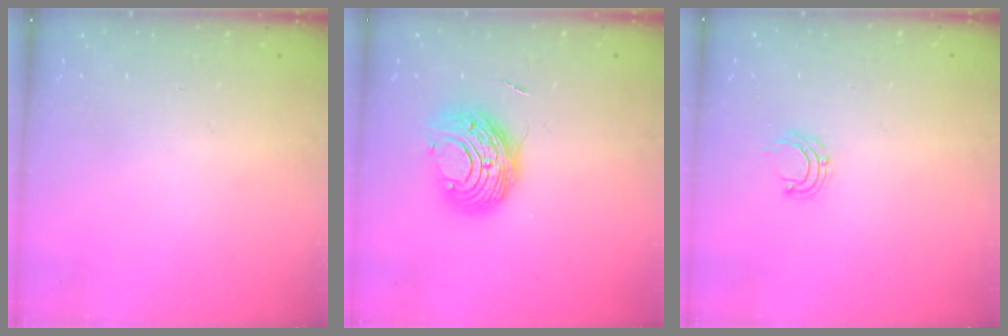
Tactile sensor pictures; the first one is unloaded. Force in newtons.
{"total": 9.6, "press": 9.5, "slide": 1.2}
{"total": 6.5, "press": 6.5, "slide": 0.4}